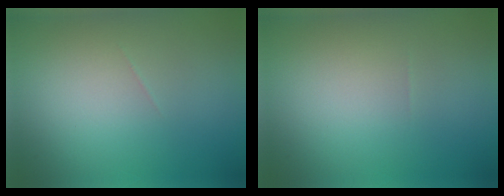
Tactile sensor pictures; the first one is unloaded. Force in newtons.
{"total": 0.0}